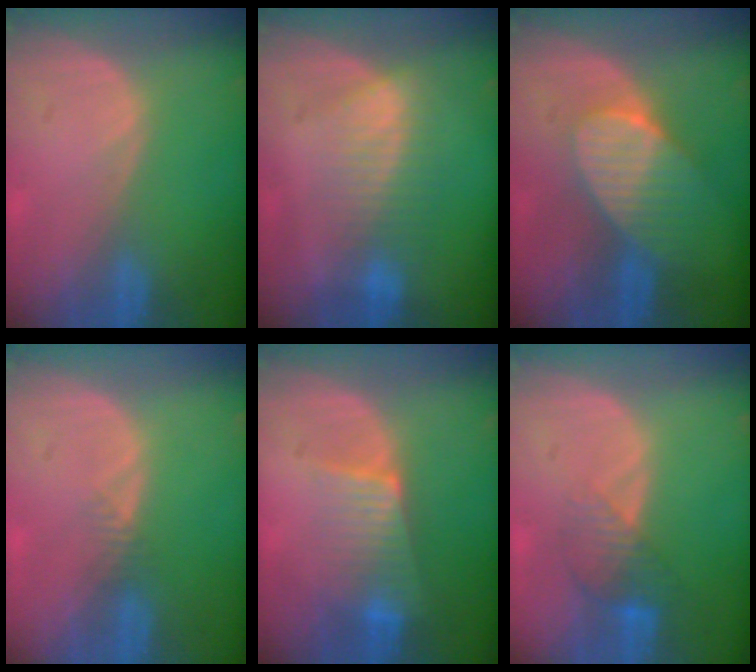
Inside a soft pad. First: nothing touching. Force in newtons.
{"total": 6.9, "press": 6.3, "slide": 2.7}
{"total": 7.4, "press": 6.8, "slide": 2.8}
{"total": 1.2, "press": 1.0, "slide": 0.6}
{"total": 6.3, "press": 5.6, "slide": 3.0}
{"total": 4.4, "press": 3.7, "slide": 2.3}